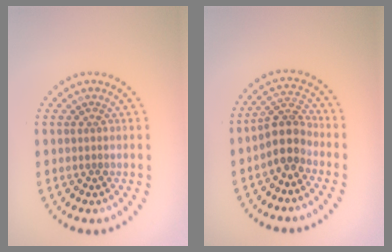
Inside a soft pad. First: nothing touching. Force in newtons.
{"total": 3.6, "press": 2.8, "slide": 2.1}